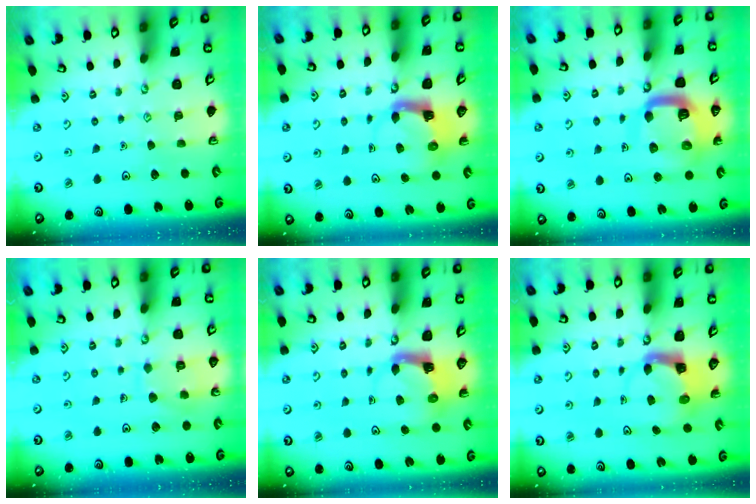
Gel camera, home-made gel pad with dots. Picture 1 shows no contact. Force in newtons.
{"total": 4.0, "press": 3.9, "slide": 0.6}
{"total": 14.1, "press": 14.0, "slide": 1.5}
{"total": 8.3, "press": 8.3, "slide": 0.4}
{"total": 4.0, "press": 3.9, "slide": 0.6}
{"total": 3.7, "press": 3.7, "slide": 0.6}